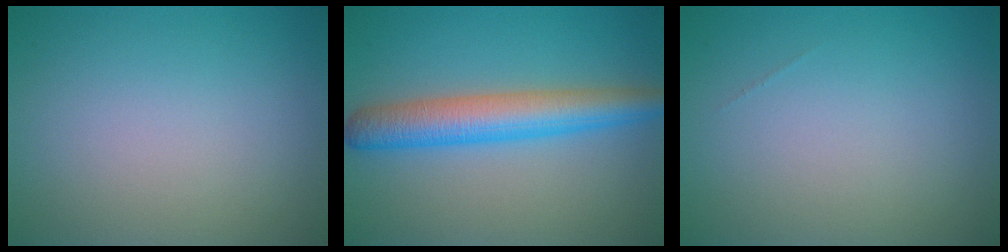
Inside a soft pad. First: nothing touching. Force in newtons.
{"total": 5.6, "press": 5.6, "slide": 0.1}
{"total": 0.0}